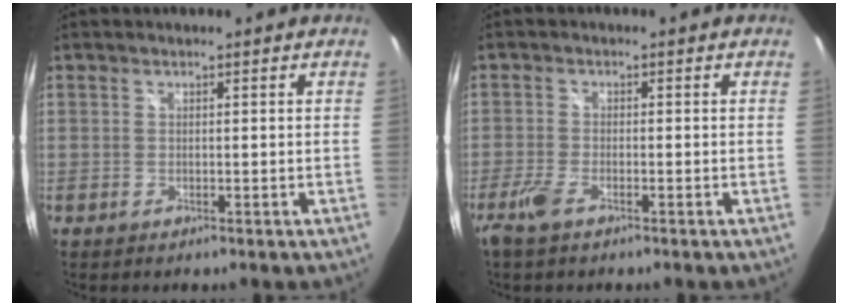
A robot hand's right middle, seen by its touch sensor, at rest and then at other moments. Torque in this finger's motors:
{"motor_torque": [0.52, -0.54, 0.06, 0.06]}